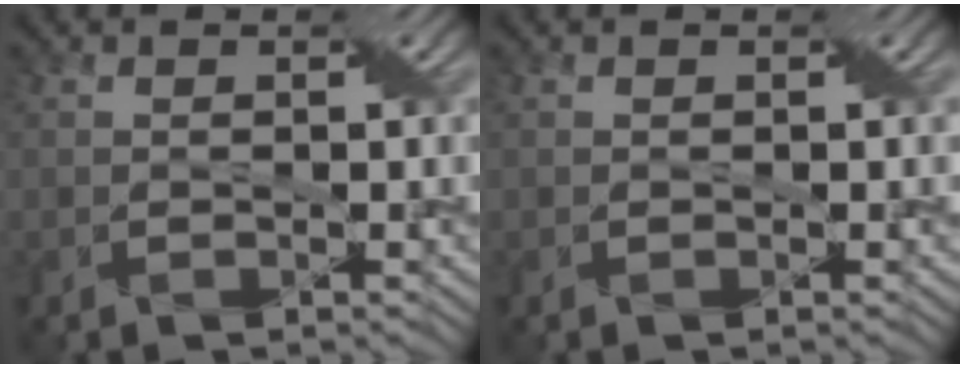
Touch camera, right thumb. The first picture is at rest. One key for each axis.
{"total": 0.0}